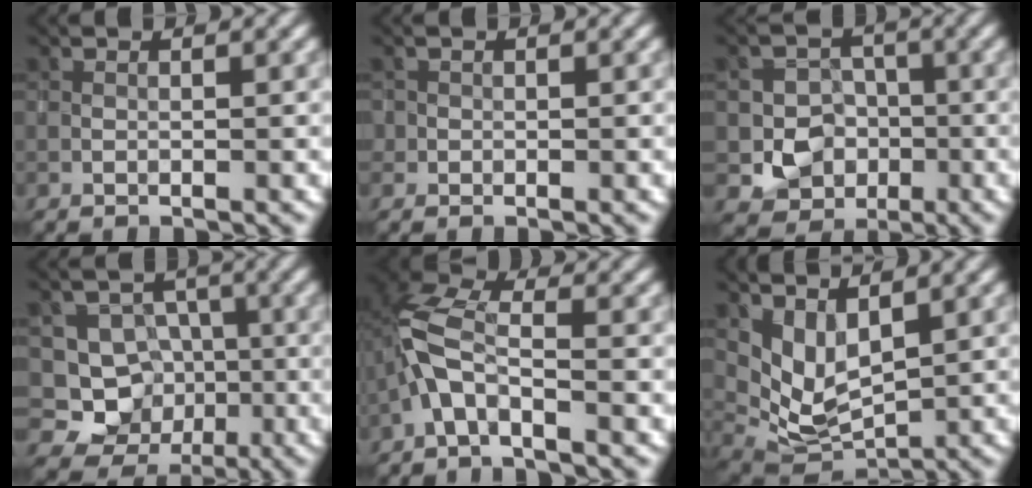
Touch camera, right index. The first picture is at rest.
{"total": 1.0, "force": [-0.4, 0.9, 0.0], "torque": [0.004, 0.000, -0.009]}
{"total": 6.1, "force": [-1.6, 5.6, 1.7], "torque": [-0.001, 0.000, -0.048]}
{"total": 7.3, "force": [-1.7, 7.0, 1.3], "torque": [-0.007, 0.009, -0.050]}
{"total": 4.1, "force": [-1.7, 1.5, 3.4], "torque": [-0.078, 0.010, -0.045]}
{"total": 4.4, "force": [2.6, 2.2, 2.7], "torque": [-0.061, -0.019, 0.060]}